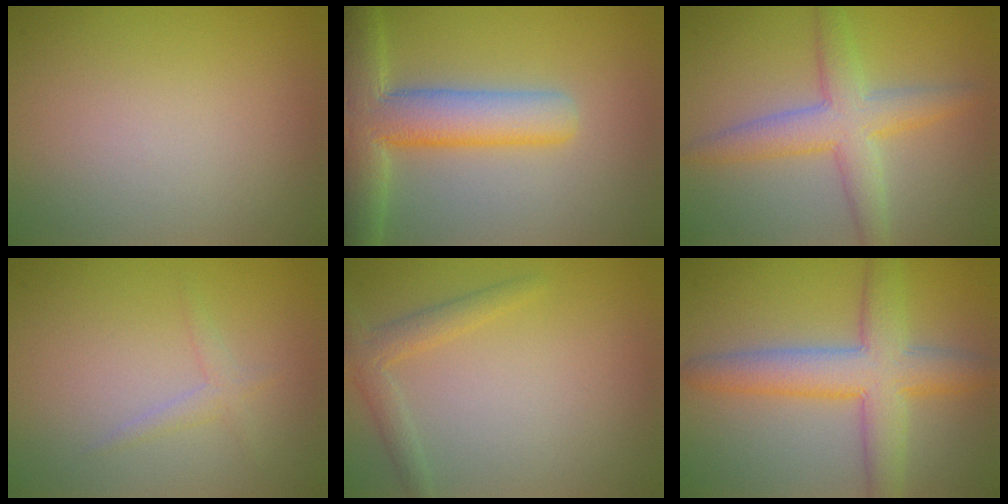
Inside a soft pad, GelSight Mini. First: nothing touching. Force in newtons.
{"total": 7.8, "press": 7.8, "slide": 0.6}
{"total": 4.9, "press": 4.9, "slide": 0.1}
{"total": 1.3, "press": 1.3, "slide": 0.1}
{"total": 2.1, "press": 2.1, "slide": 0.1}
{"total": 6.6, "press": 6.6, "slide": 0.3}